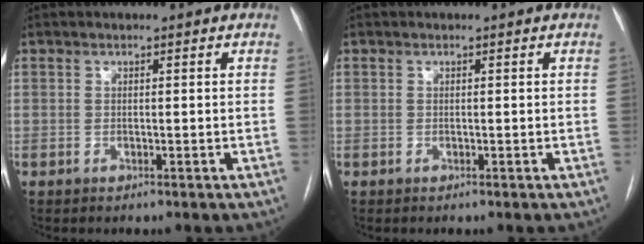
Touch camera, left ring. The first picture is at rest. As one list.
[{"total": 0.0}]